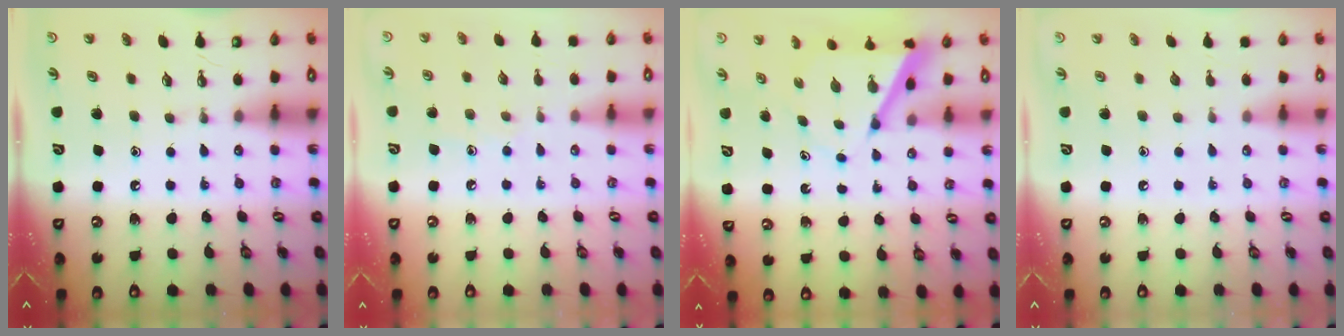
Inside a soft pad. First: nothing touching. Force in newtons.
{"total": 5.0, "press": 5.0, "slide": 0.6}
{"total": 5.6, "press": 5.6, "slide": 0.4}
{"total": 0.0}